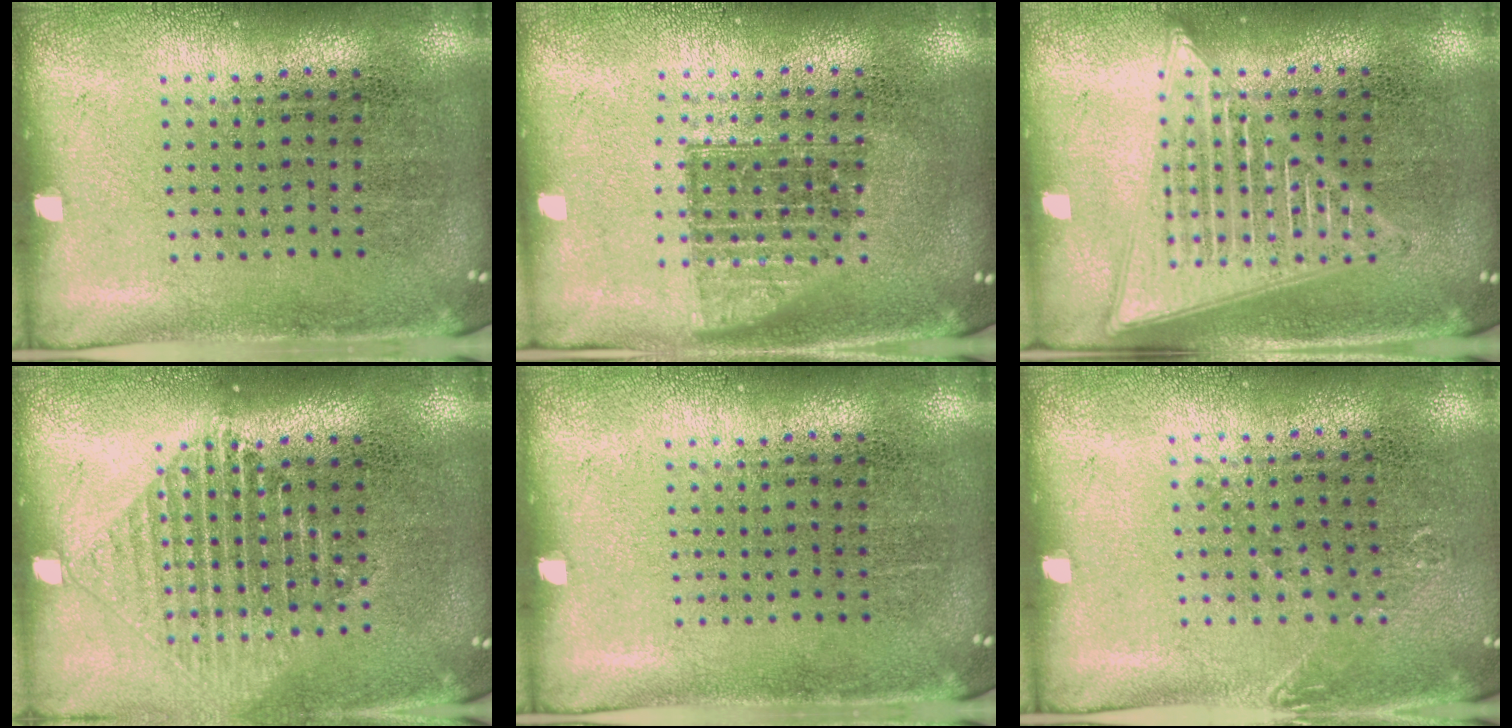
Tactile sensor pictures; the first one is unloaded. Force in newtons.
{"total": 1.4, "press": 1.2, "slide": 0.7}
{"total": 2.7, "press": 2.7, "slide": 0.2}
{"total": 1.4, "press": 1.3, "slide": 0.6}
{"total": 0.0}
{"total": 0.8, "press": 0.8, "slide": 0.1}